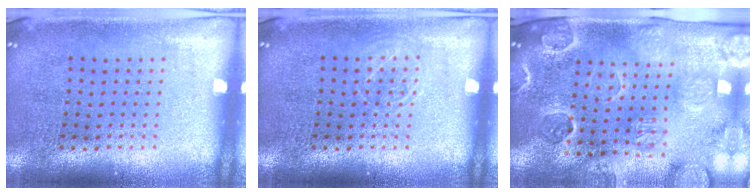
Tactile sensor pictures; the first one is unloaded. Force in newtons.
{"total": 1.0, "press": 1.0, "slide": 0.1}
{"total": 3.2, "press": 3.2, "slide": 0.5}